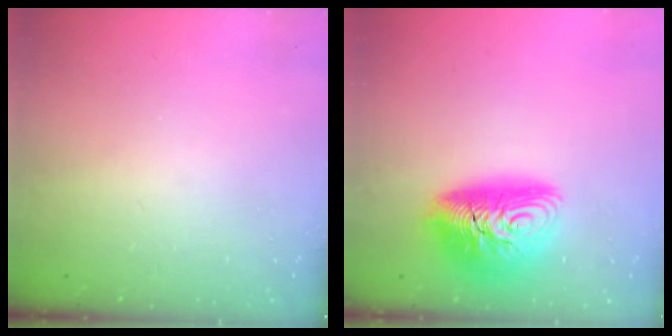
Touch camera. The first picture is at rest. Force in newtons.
{"total": 14.8, "press": 14.7, "slide": 1.5}